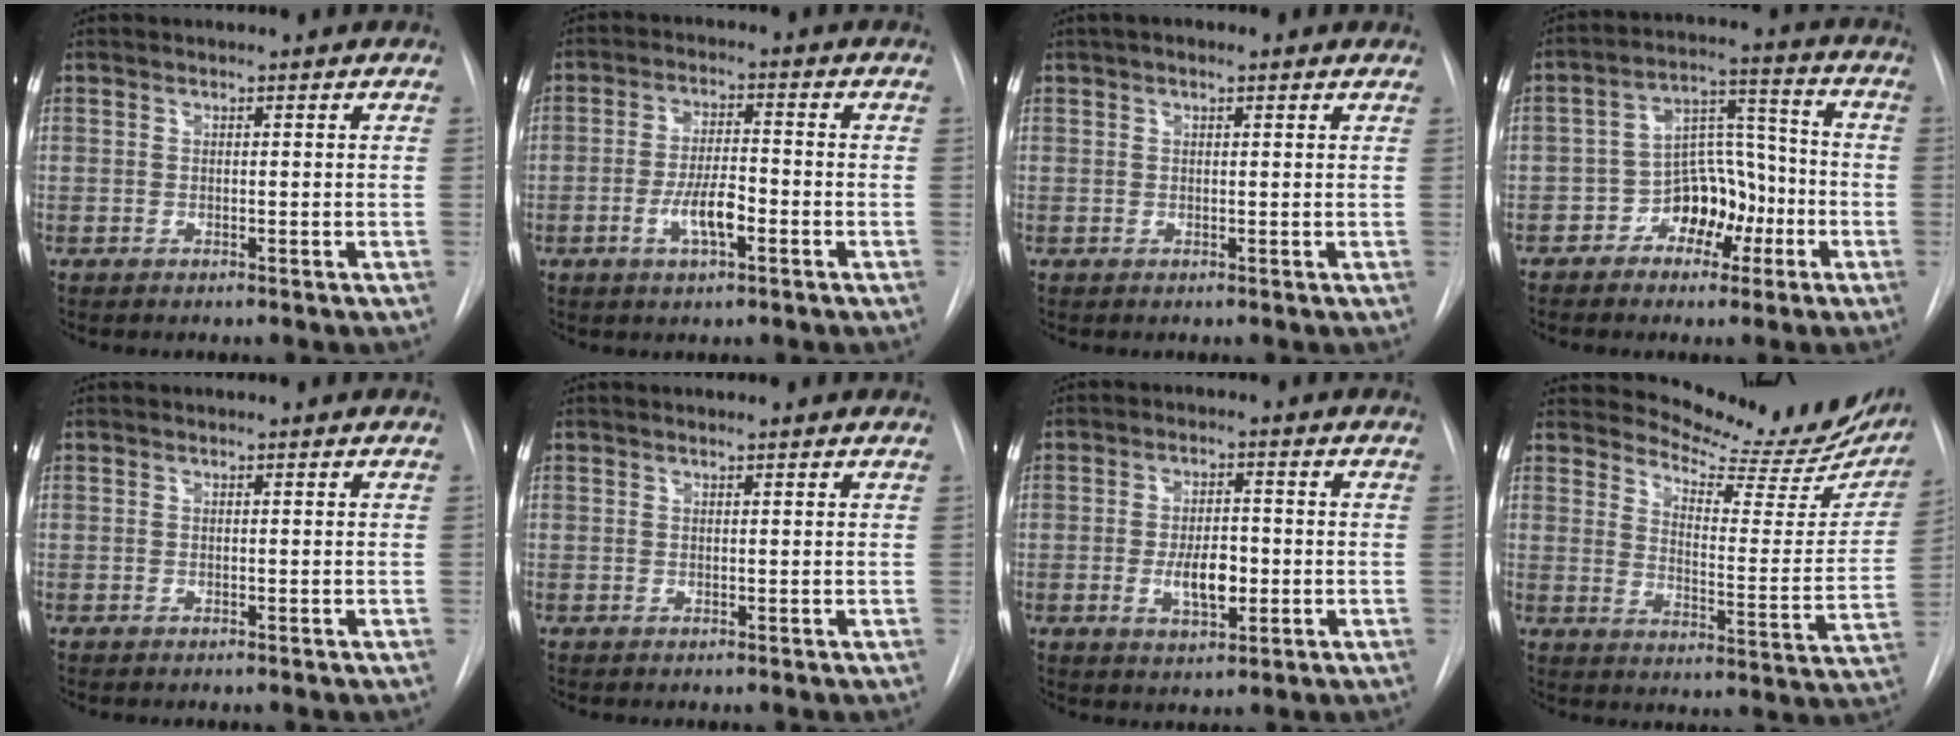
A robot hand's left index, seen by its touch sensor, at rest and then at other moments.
{"total": 5.9, "force": [-2.2, 1.6, 5.2], "torque": [-0.100, 0.002, -0.038]}
{"total": 2.7, "force": [1.6, 1.0, 1.9], "torque": [-0.034, 0.019, 0.023]}
{"total": 8.9, "force": [-3.9, 5.8, 5.5], "torque": [-0.095, 0.036, -0.061]}
{"total": 0.0}
{"total": 1.4, "force": [1.2, 0.1, 0.7], "torque": [-0.013, 0.016, 0.017]}
{"total": 6.0, "force": [-1.2, 2.7, 5.3], "torque": [-0.093, -0.001, -0.014]}
{"total": 18.5, "force": [17.3, 4.0, 5.4], "torque": [-0.061, -0.079, 0.203]}